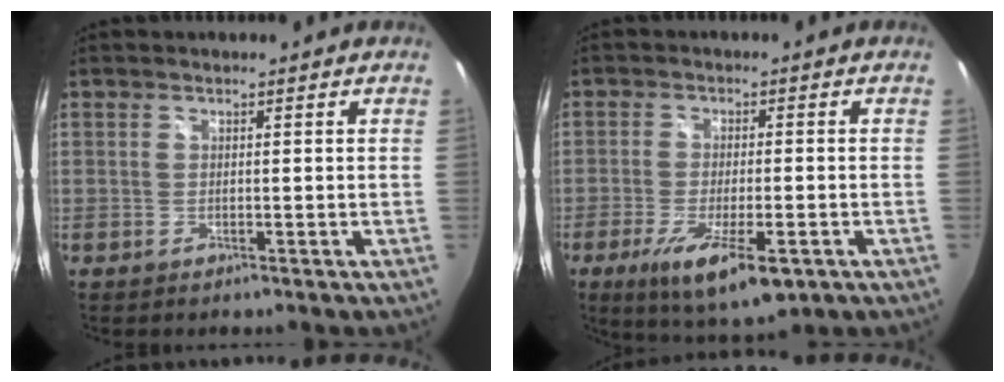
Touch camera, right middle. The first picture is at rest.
{"total": 11.9, "force": [-6.2, 3.3, 9.7], "torque": [-0.191, -0.042, -0.099]}